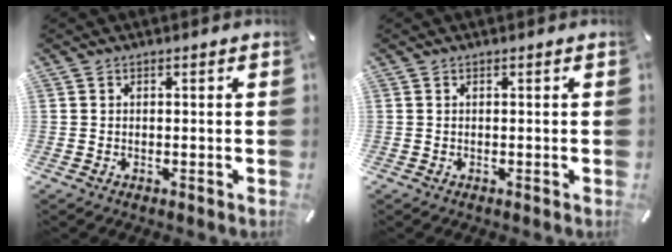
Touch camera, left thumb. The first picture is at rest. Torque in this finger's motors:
{"motor_torque": [-0.21, 0.23, -0.01, -0.24, 0.09]}